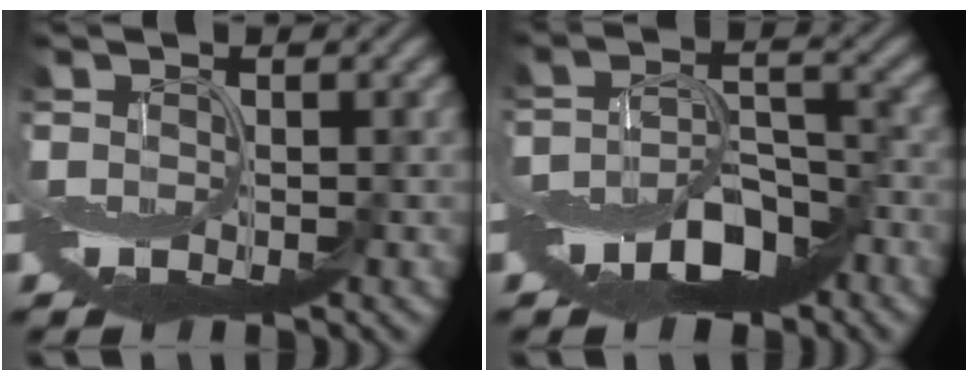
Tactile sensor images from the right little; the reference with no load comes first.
{"total": 7.0, "force": [-4.3, 3.1, 4.6], "torque": [-0.077, -0.001, -0.079]}